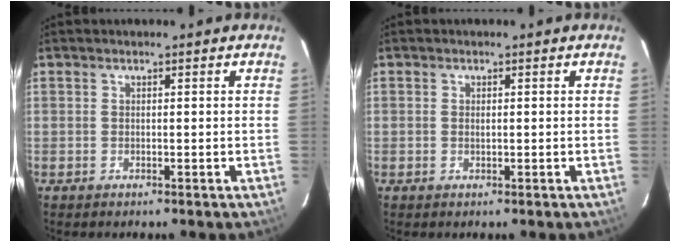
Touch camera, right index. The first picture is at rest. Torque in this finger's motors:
{"motor_torque": [-0.16, 0.11, -0.05, 0.00]}